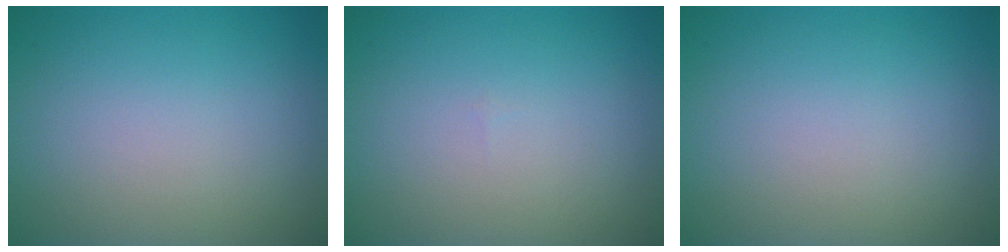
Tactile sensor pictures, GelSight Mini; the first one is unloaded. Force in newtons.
{"total": 0.0}
{"total": 0.0}